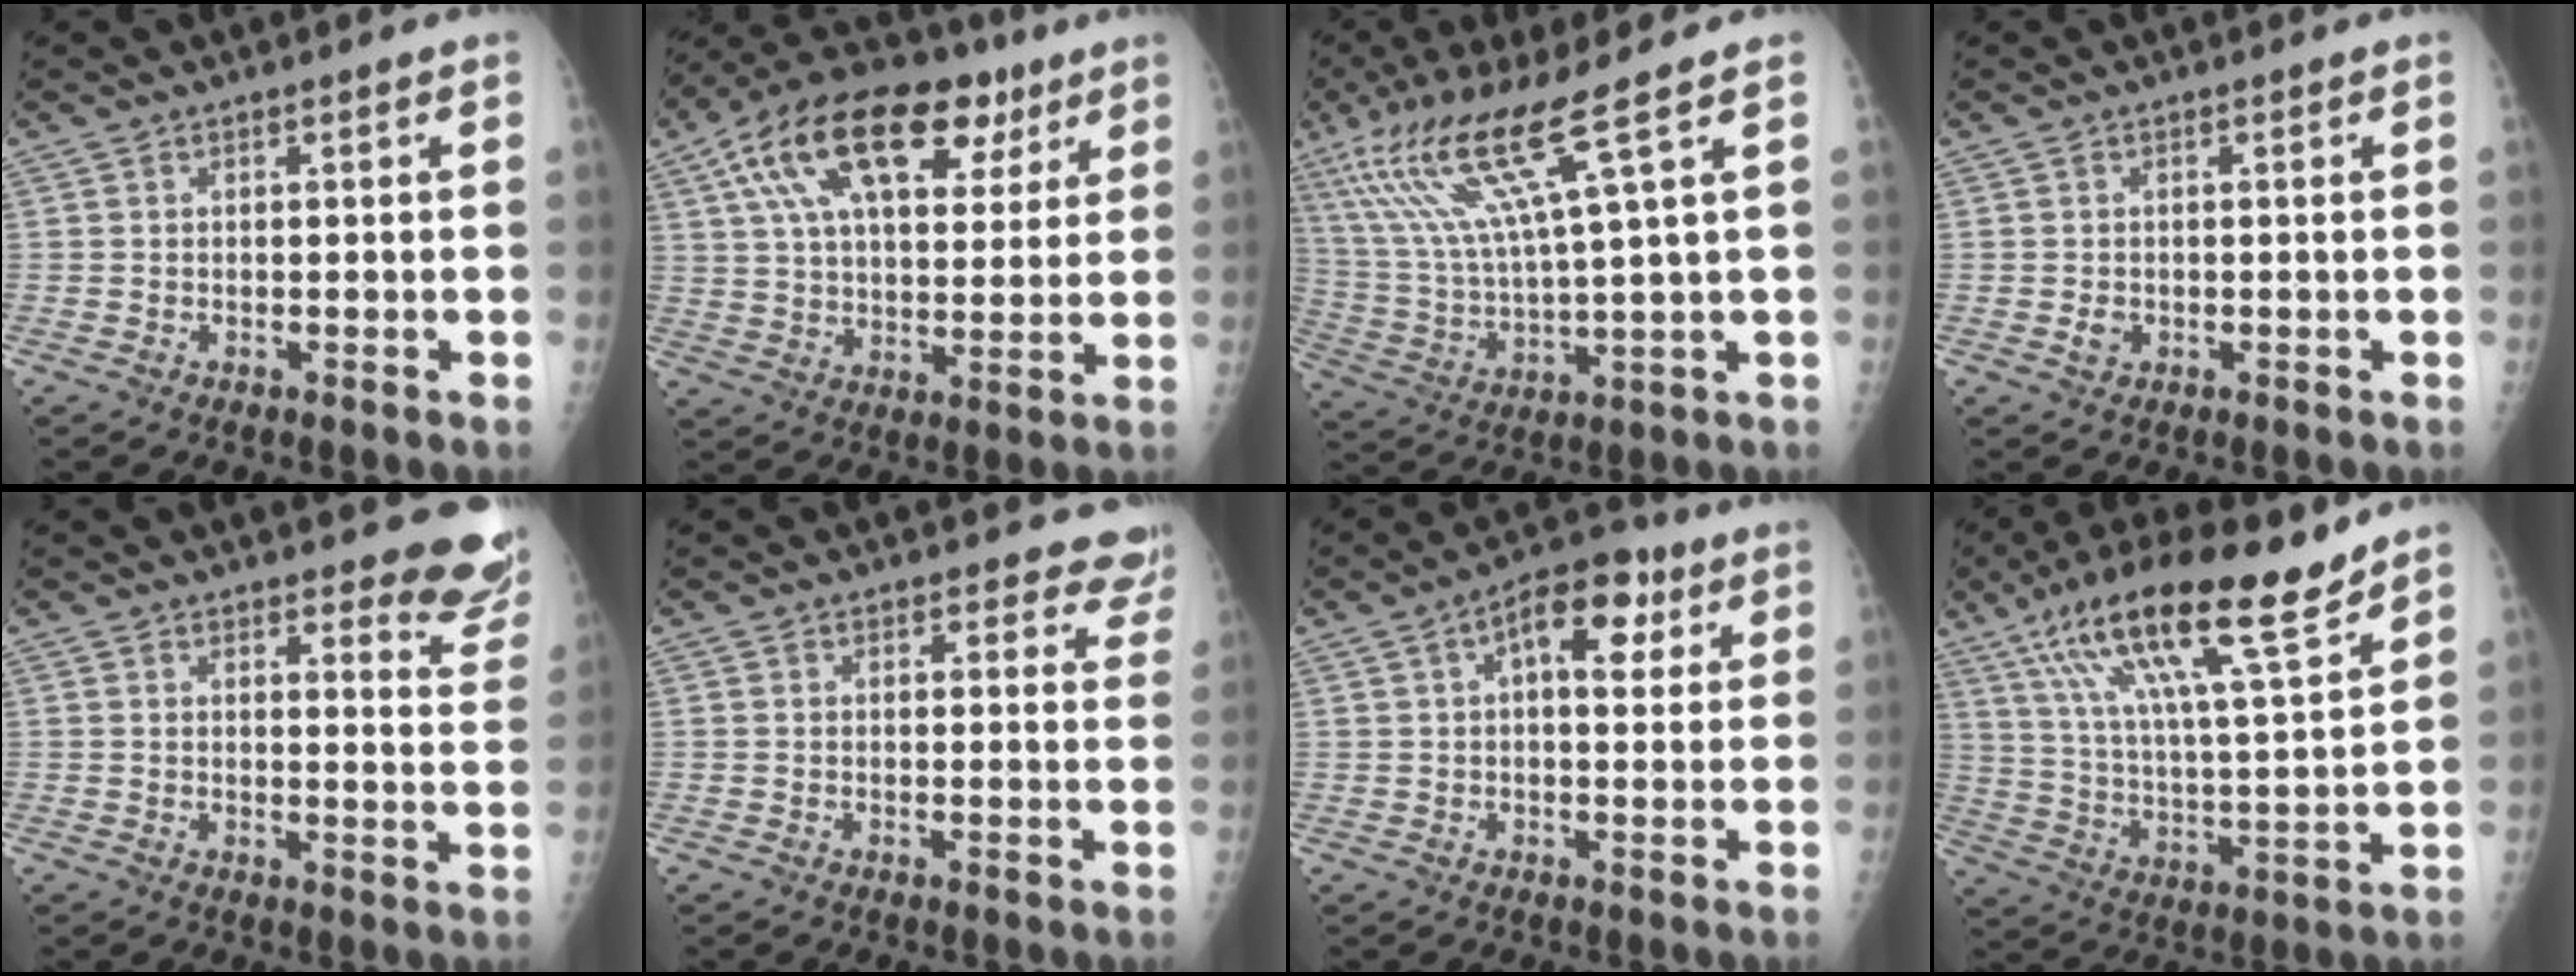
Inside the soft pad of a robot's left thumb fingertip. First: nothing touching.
{"total": 23.3, "force": [11.1, 12.2, 16.4], "torque": [-0.263, 0.011, 0.184]}
{"total": 16.1, "force": [8.5, 0.1, 13.7], "torque": [-0.284, -0.030, 0.164]}
{"total": 1.4, "force": [-0.2, 1.1, 0.7], "torque": [-0.009, 0.000, 0.001]}
{"total": 9.9, "force": [9.0, 2.6, 3.2], "torque": [0.002, -0.071, 0.081]}
{"total": 6.0, "force": [5.4, 2.6, 0.3], "torque": [0.049, -0.023, 0.033]}
{"total": 10.4, "force": [3.7, 5.4, 8.1], "torque": [-0.098, 0.013, 0.048]}
{"total": 20.7, "force": [13.9, 3.7, 14.9], "torque": [-0.249, -0.043, 0.244]}